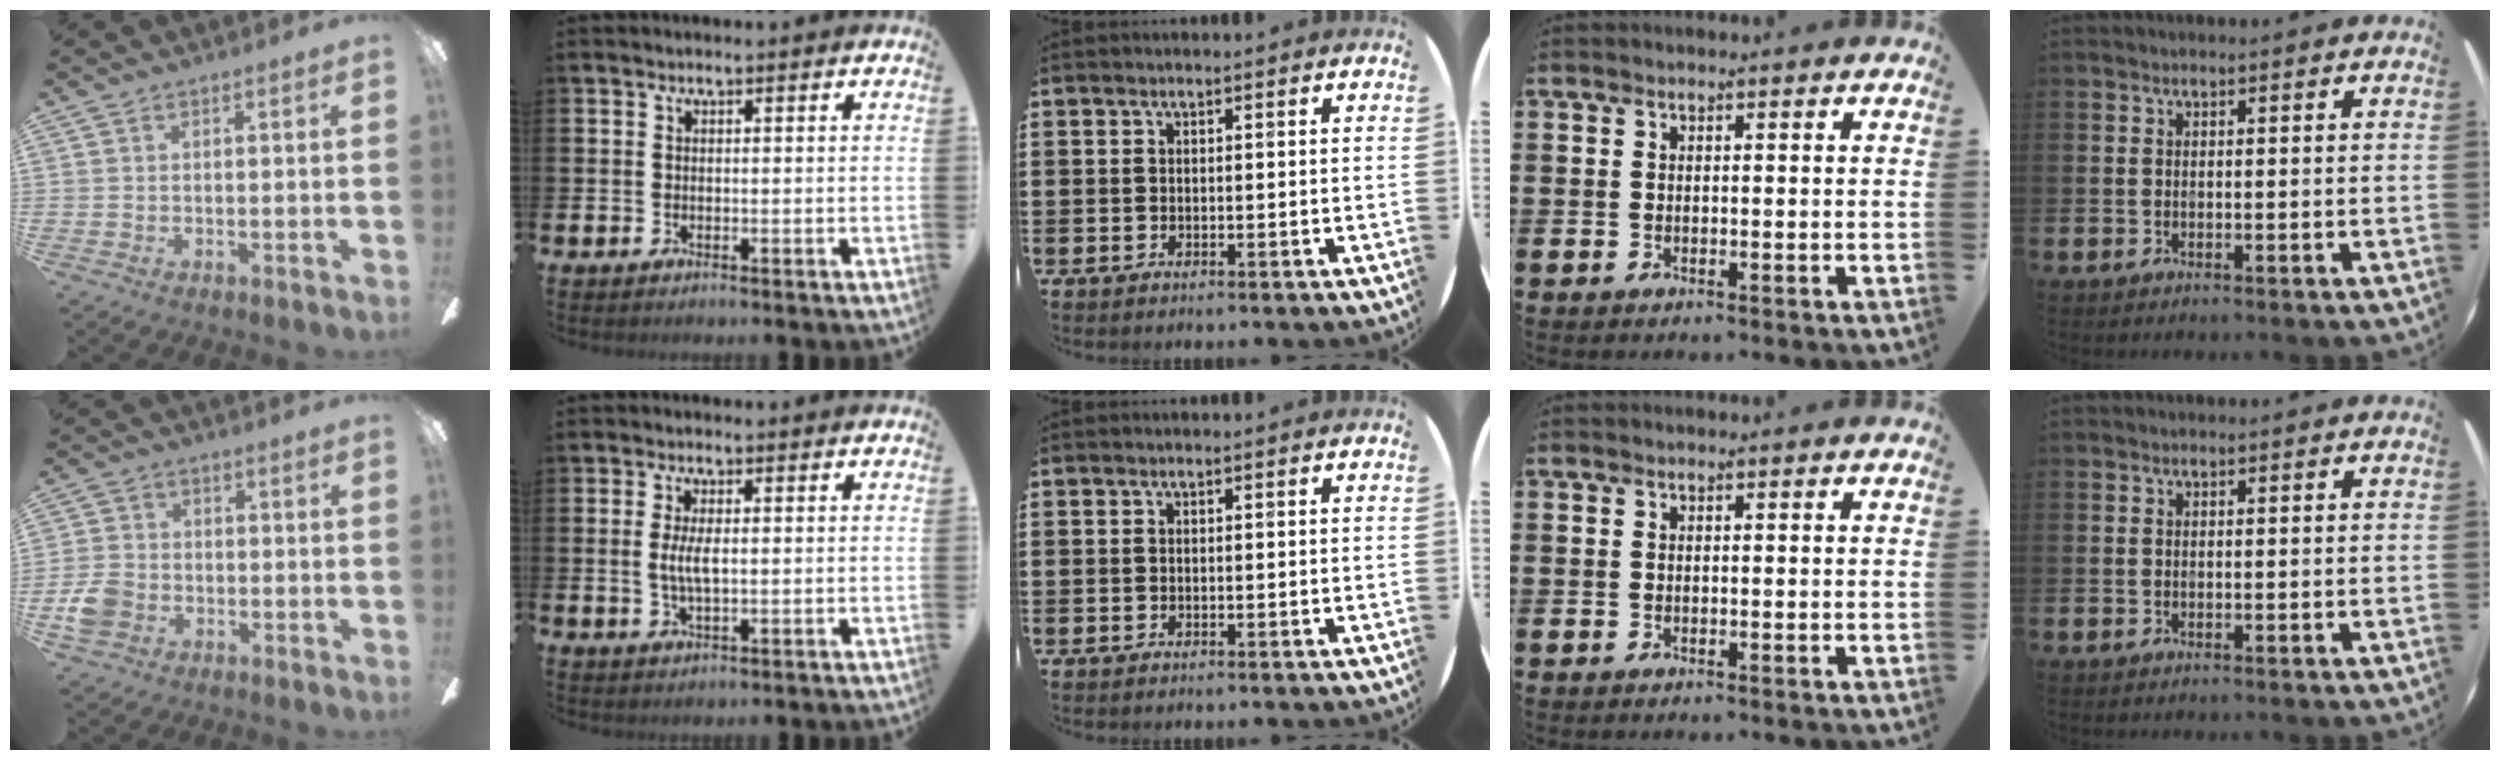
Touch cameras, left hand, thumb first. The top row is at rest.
{"thumb": {"total": 6.8, "force": [-2.7, 5.4, 3.2], "torque": [-0.077, 0.021, -0.051]}, "index": {"total": 3.4, "force": [0.4, 1.3, 3.1], "torque": [-0.054, 0.002, 0.003]}}